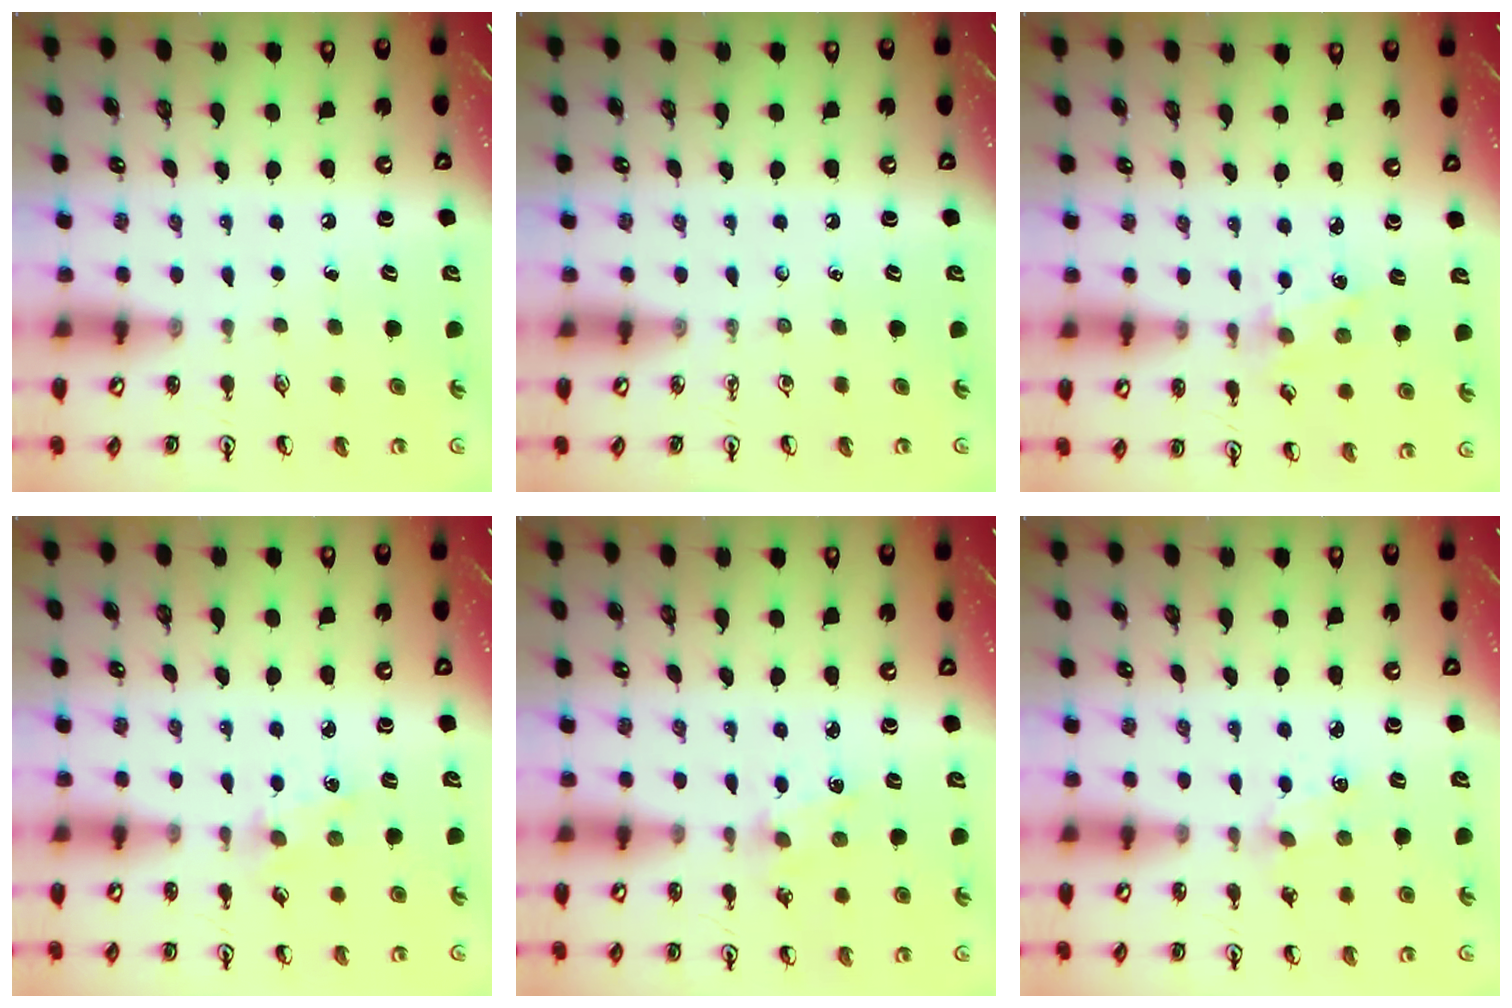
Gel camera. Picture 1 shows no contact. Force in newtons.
{"total": 0.0}
{"total": 1.6, "press": 1.5, "slide": 0.3}
{"total": 2.3, "press": 2.3, "slide": 0.4}
{"total": 1.8, "press": 1.8, "slide": 0.4}
{"total": 3.5, "press": 3.4, "slide": 0.5}